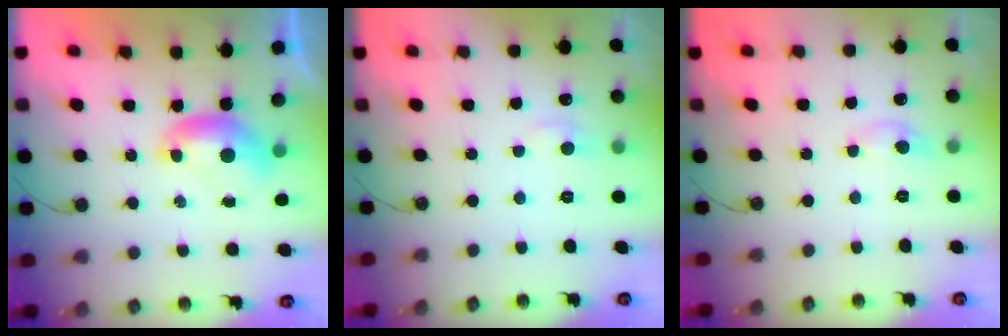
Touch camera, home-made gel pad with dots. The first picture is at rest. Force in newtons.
{"total": 0.9, "press": 0.5, "slide": 0.8}
{"total": 1.2, "press": 1.2, "slide": 0.2}